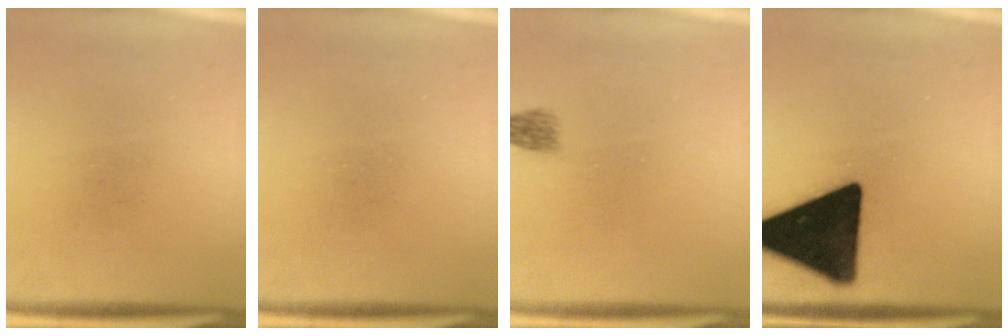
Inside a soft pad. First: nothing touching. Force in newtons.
{"total": 0.0}
{"total": 1.9}
{"total": 19.8}